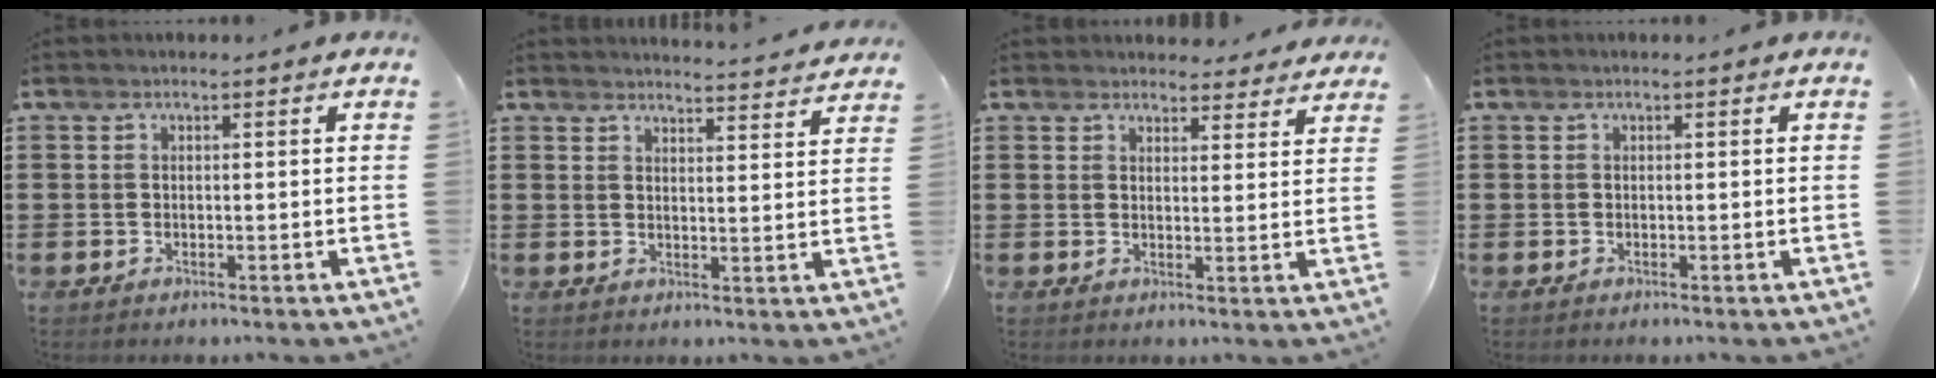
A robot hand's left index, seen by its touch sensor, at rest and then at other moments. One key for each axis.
{"total": 3.4, "fx": 3.4, "fy": -0.6, "fz": 0.2, "tx": -0.008, "ty": -0.024, "tz": 0.058}
{"total": 3.5, "fx": 3.4, "fy": 0.7, "fz": 0.4, "tx": -0.009, "ty": -0.013, "tz": 0.062}
{"total": 0.0}